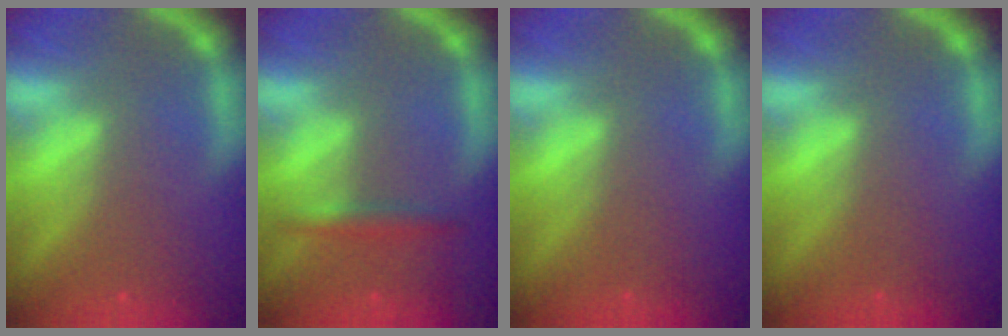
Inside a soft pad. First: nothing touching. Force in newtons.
{"total": 1.9}
{"total": 0.0}
{"total": 0.0}